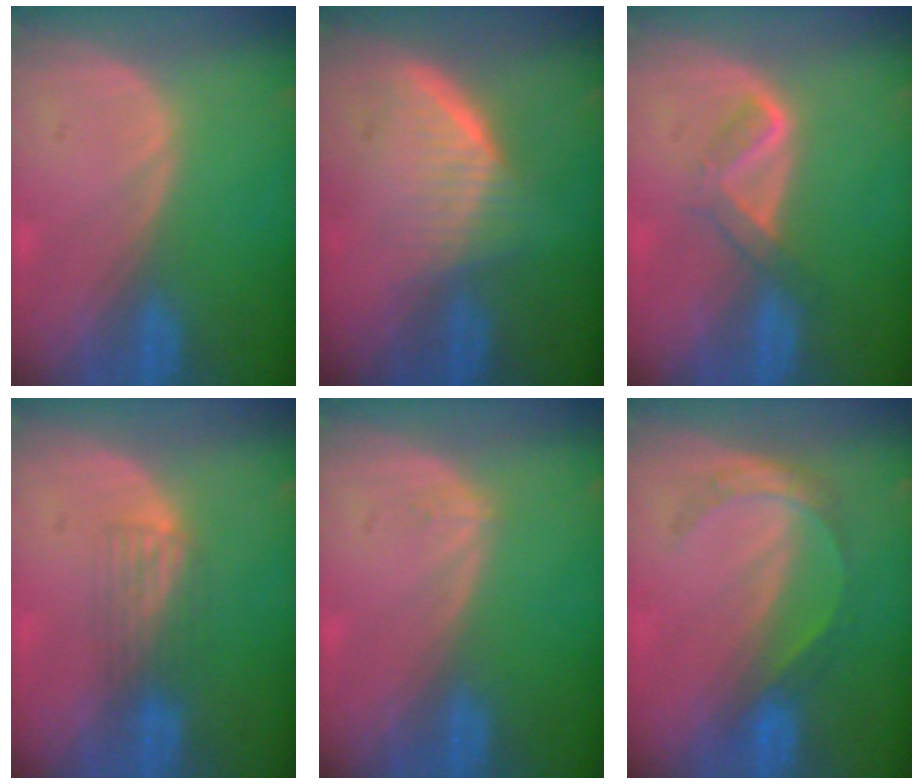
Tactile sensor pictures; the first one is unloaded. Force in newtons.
{"total": 6.0, "press": 5.7, "slide": 2.1}
{"total": 3.5, "press": 3.4, "slide": 0.6}
{"total": 3.2, "press": 3.0, "slide": 1.2}
{"total": 0.5, "press": 0.5, "slide": 0.2}
{"total": 4.4, "press": 4.2, "slide": 1.2}